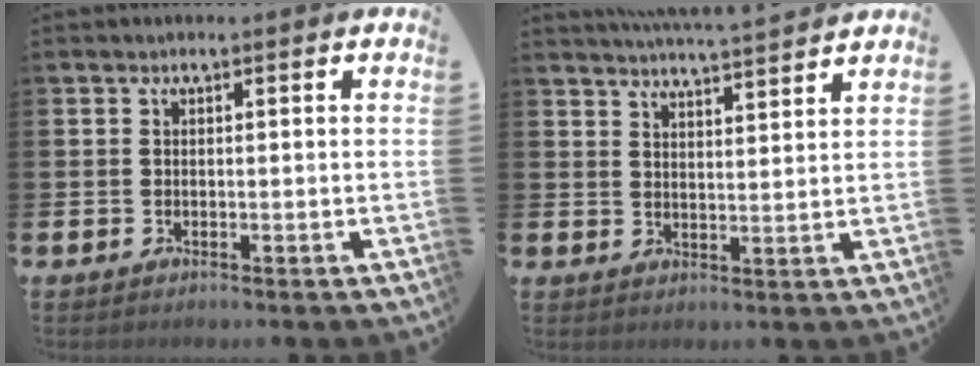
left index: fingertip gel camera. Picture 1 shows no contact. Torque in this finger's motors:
{"motor_torque": [0.82, -1.32, -0.47, 0.07]}